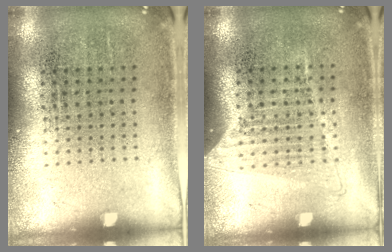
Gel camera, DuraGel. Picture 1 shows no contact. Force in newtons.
{"total": 1.0, "press": 0.9, "slide": 0.5}